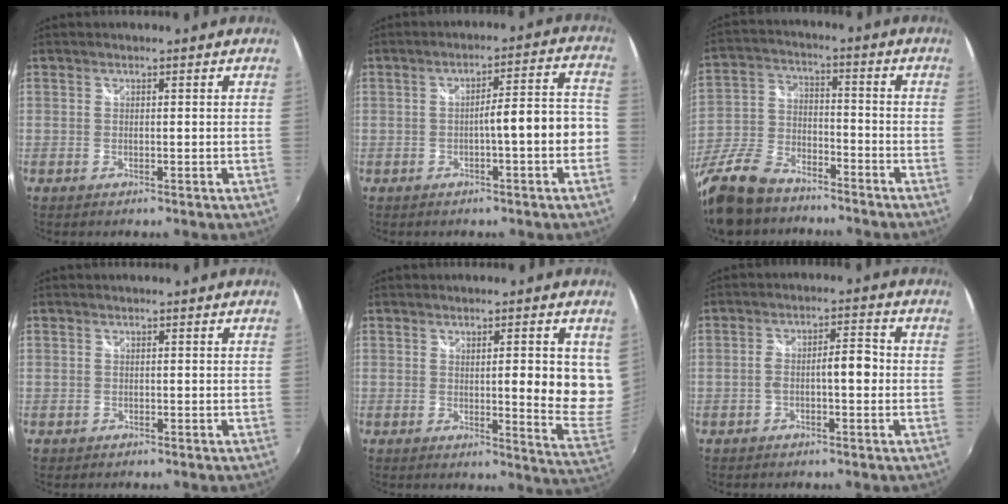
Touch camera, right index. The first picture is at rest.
{"total": 7.3, "force": [-2.3, 0.3, 6.9], "torque": [-0.091, 0.022, -0.023]}
{"total": 19.7, "force": [-14.8, 8.8, 9.5], "torque": [-0.233, -0.017, -0.270]}
{"total": 0.8, "force": [-0.4, 0.7, 0.0], "torque": [-0.004, 0.001, -0.007]}
{"total": 10.5, "force": [1.9, 2.0, 10.2], "torque": [-0.117, -0.011, 0.030]}
{"total": 4.3, "force": [-1.1, 1.2, 4.0], "torque": [-0.072, 0.016, -0.014]}